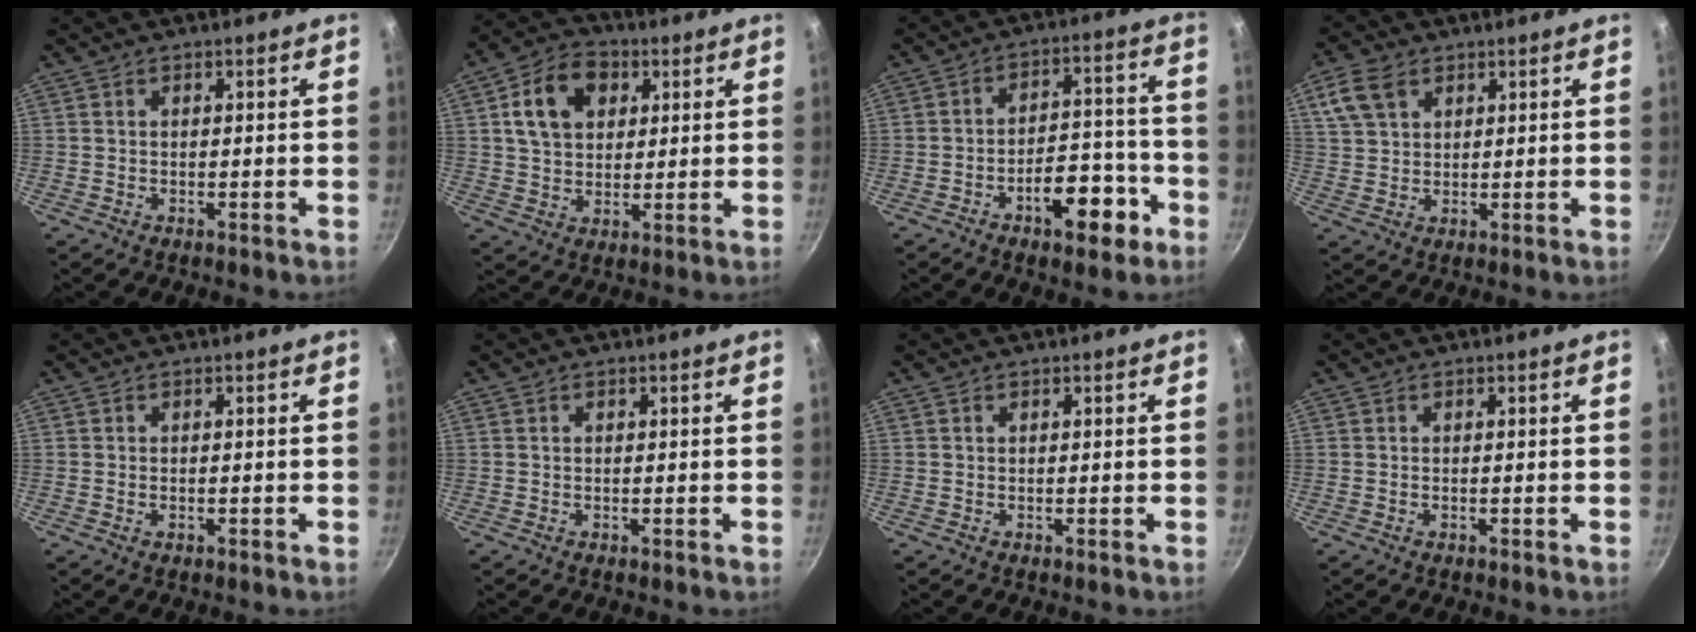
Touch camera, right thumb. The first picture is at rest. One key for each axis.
{"total": 12.0, "fx": 3.7, "fy": 8.8, "fz": 7.3, "tx": -0.105, "ty": 0.006, "tz": 0.053}
{"total": 11.8, "fx": -6.0, "fy": 5.8, "fz": 8.4, "tx": -0.087, "ty": 0.057, "tz": -0.080}
{"total": 8.1, "fx": 3.8, "fy": 5.7, "fz": 4.4, "tx": -0.078, "ty": 0.002, "tz": 0.072}
{"total": 0.7, "fx": -0.3, "fy": 0.3, "fz": 0.5, "tx": -0.009, "ty": 0.001, "tz": -0.005}
{"total": 0.0}
{"total": 0.0}
{"total": 0.0}